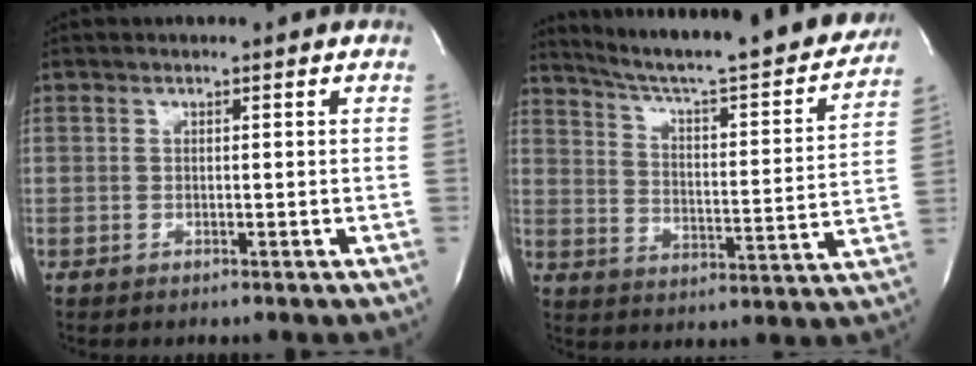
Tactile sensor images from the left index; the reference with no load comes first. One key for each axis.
{"total": 26.0, "fx": 23.1, "fy": 2.9, "fz": 11.7, "tx": -0.183, "ty": -0.048, "tz": 0.305}